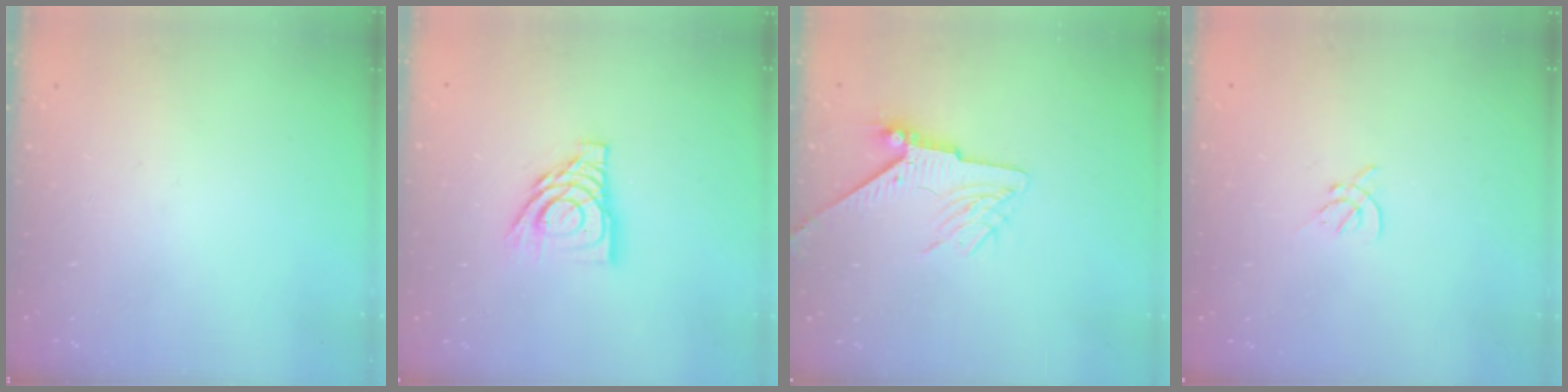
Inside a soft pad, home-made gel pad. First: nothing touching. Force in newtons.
{"total": 12.9, "press": 12.8, "slide": 1.6}
{"total": 7.3, "press": 7.2, "slide": 1.1}
{"total": 2.2, "press": 2.1, "slide": 0.6}